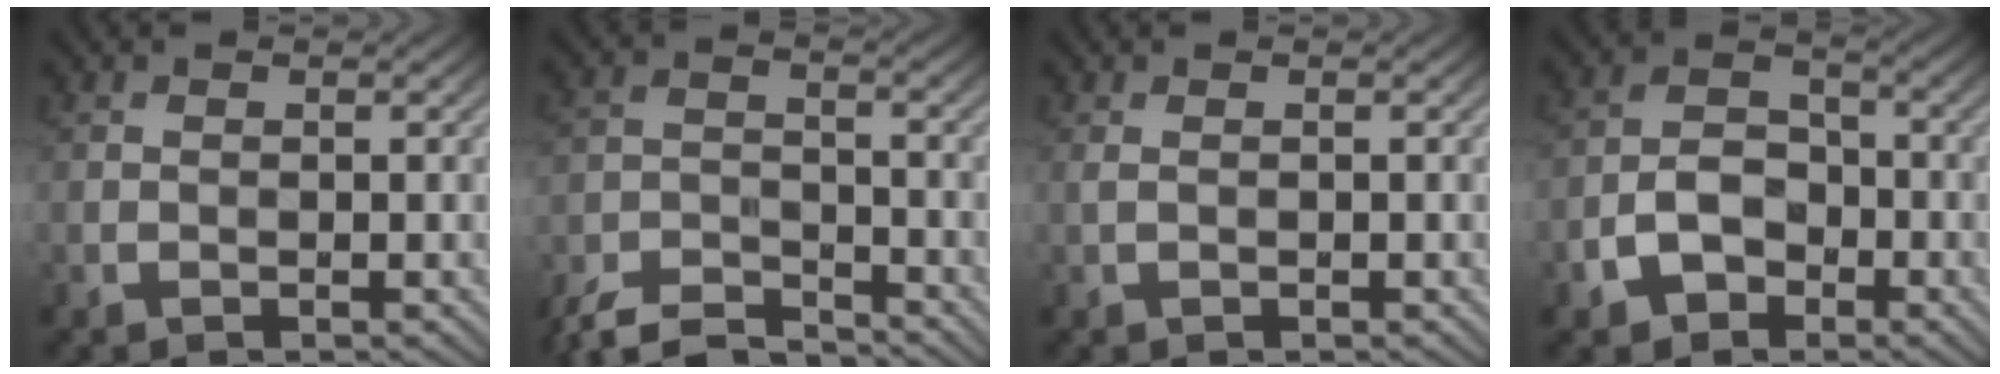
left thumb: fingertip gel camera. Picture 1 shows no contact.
{"total": 8.3, "force": [-7.7, 1.9, 2.6], "torque": [-0.055, -0.007, -0.151]}
{"total": 0.7, "force": [0.1, 0.2, 0.7], "torque": [-0.019, 0.002, 0.001]}
{"total": 5.6, "force": [-2.9, 3.8, 2.9], "torque": [-0.052, 0.002, -0.061]}